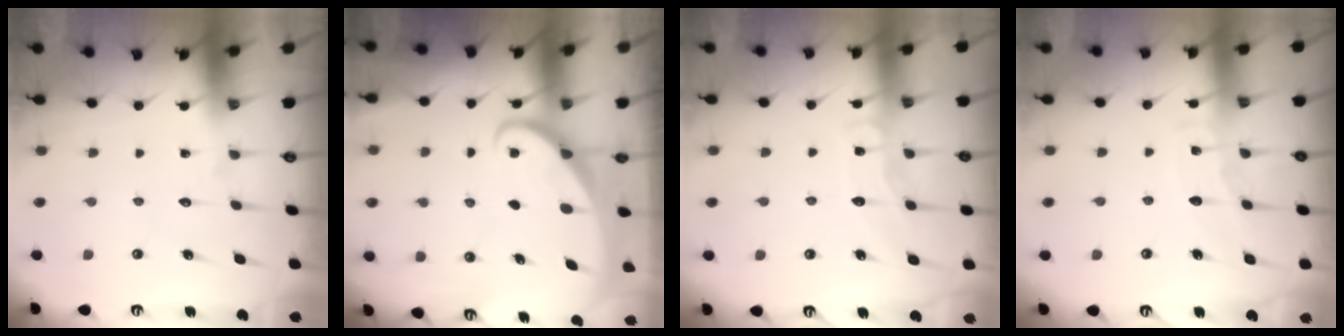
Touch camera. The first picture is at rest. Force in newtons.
{"total": 1.8, "press": 1.8, "slide": 0.2}
{"total": 6.8, "press": 6.8, "slide": 0.7}
{"total": 5.5, "press": 5.5, "slide": 0.6}